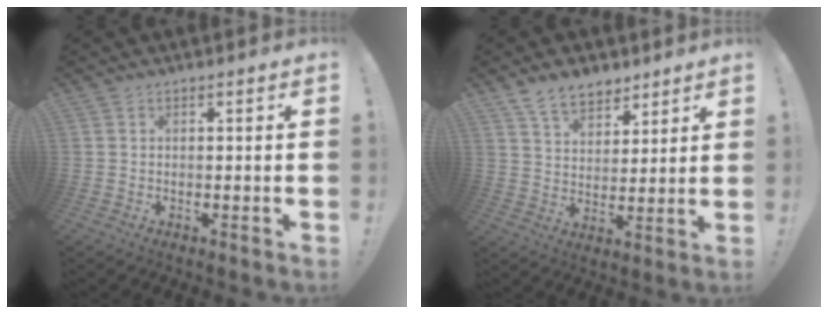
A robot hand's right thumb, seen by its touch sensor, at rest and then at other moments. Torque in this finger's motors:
{"motor_torque": [0.21, 1.67, 0.82, 0.65, -0.01]}